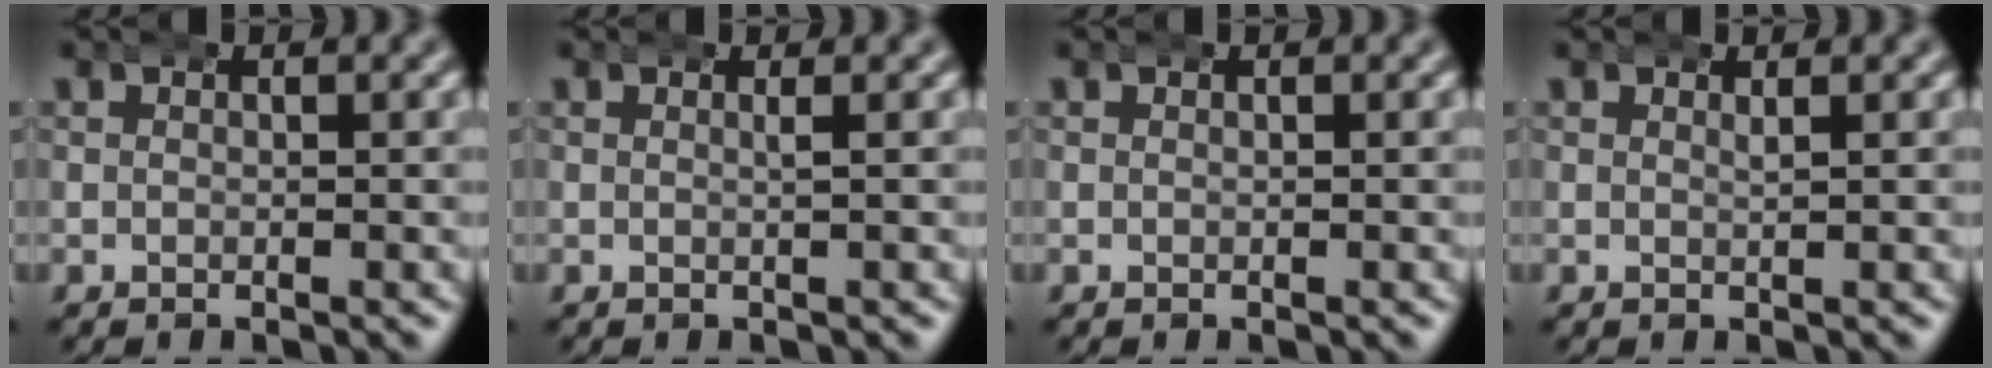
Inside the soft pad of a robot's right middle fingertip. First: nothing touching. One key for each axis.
{"total": 0.7, "fx": 0.3, "fy": -0.2, "fz": 0.5, "tx": -0.008, "ty": -0.005, "tz": 0.007}
{"total": 0.0}
{"total": 0.7, "fx": 0.6, "fy": -0.2, "fz": 0.3, "tx": -0.005, "ty": -0.007, "tz": 0.013}